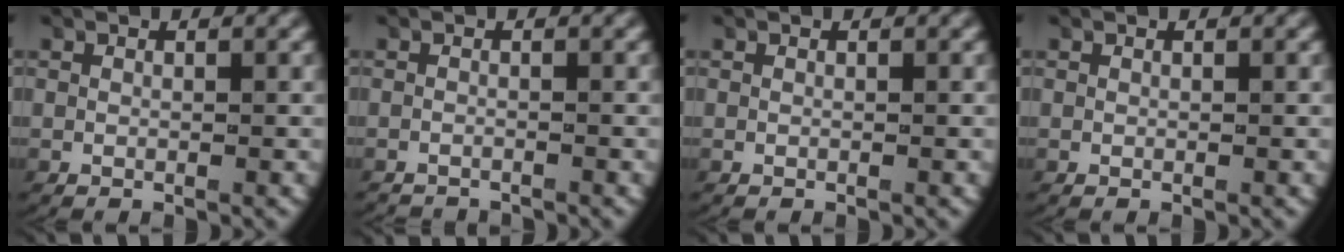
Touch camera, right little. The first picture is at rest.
{"total": 2.3, "force": [-2.3, 0.1, 0.0], "torque": [-0.004, -0.014, -0.032]}
{"total": 0.0}
{"total": 0.0}